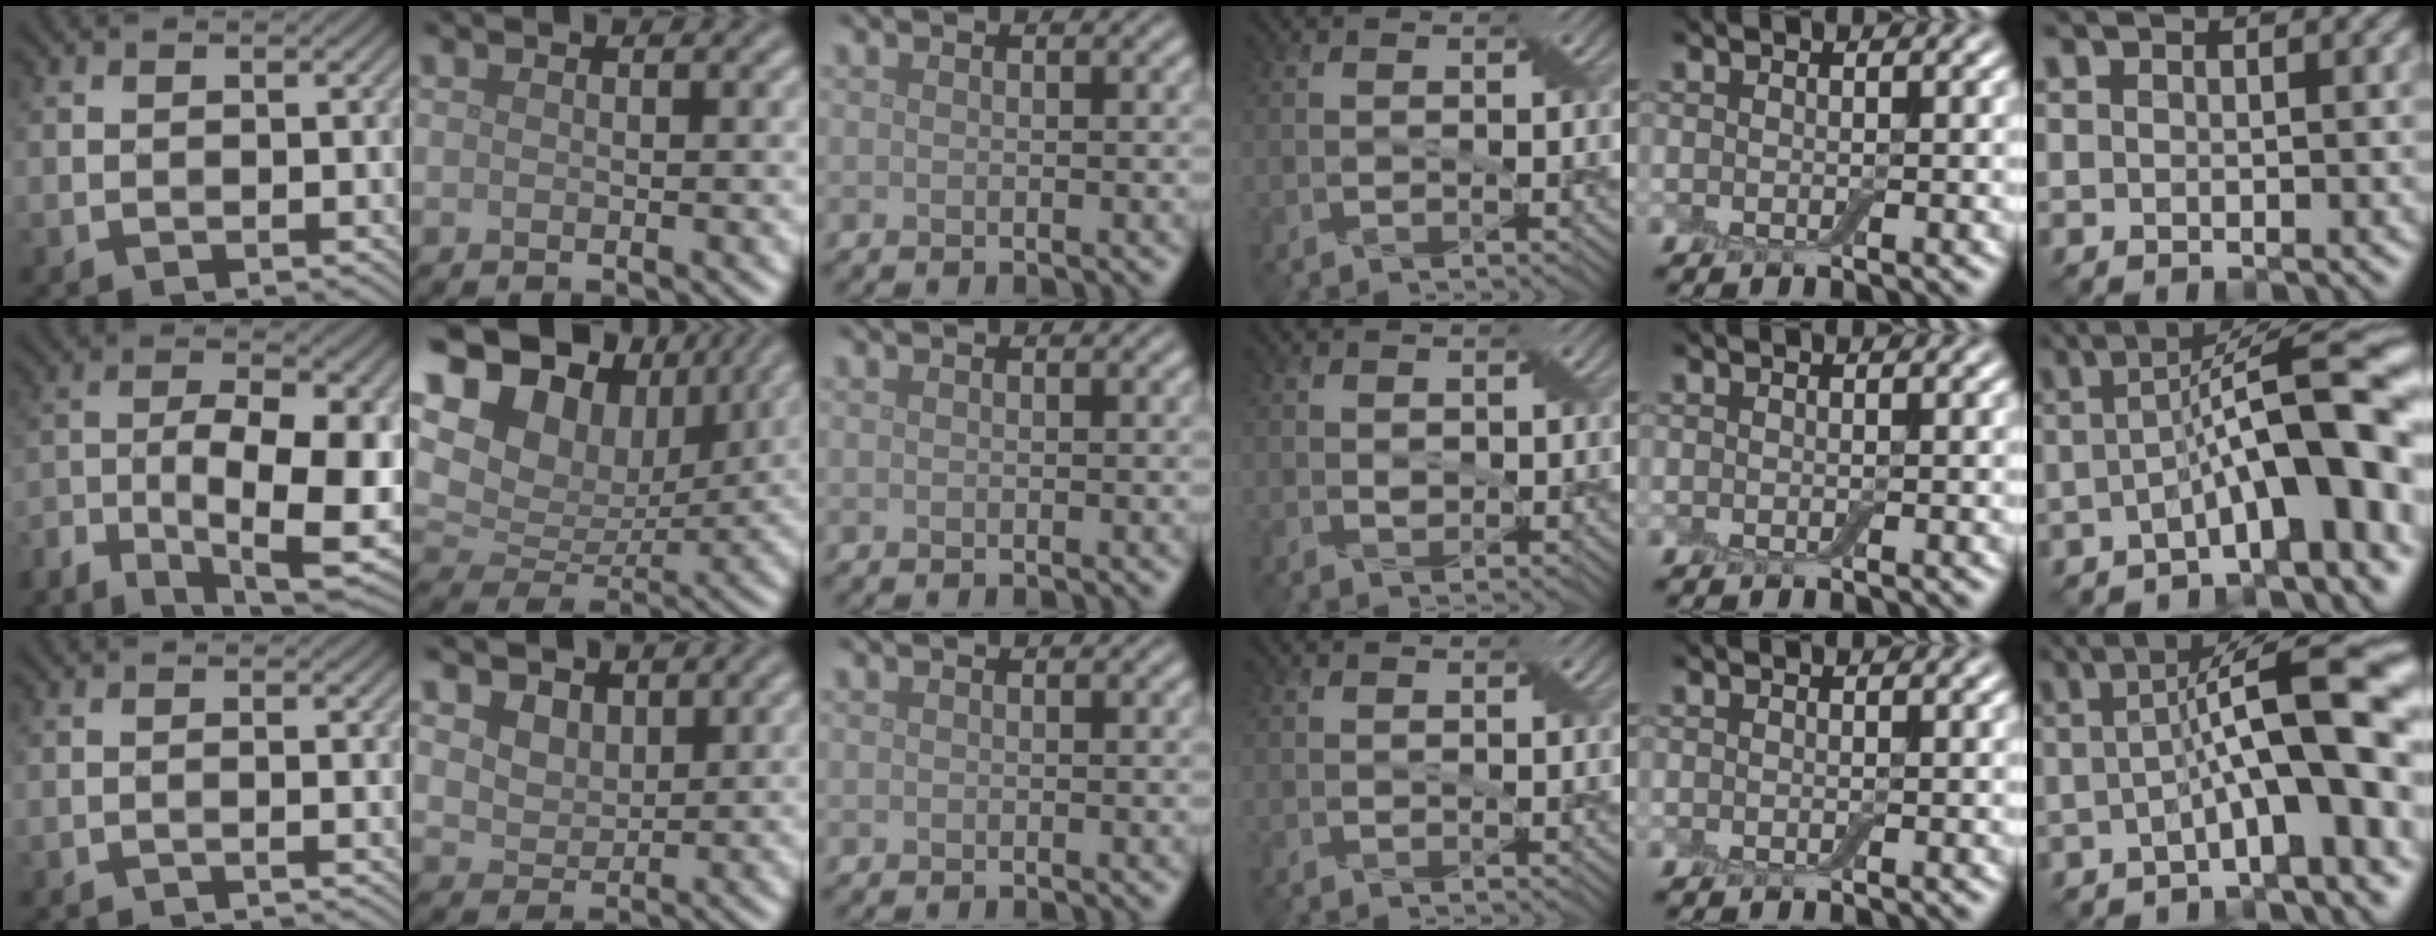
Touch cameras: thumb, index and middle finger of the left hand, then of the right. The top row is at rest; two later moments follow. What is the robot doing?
{"motion": "extract", "object": "backpack"}